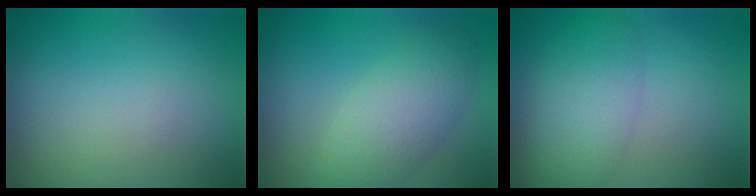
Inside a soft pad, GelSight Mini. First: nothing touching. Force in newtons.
{"total": 4.6, "press": 4.6, "slide": 0.2}
{"total": 4.6, "press": 4.6, "slide": 0.2}